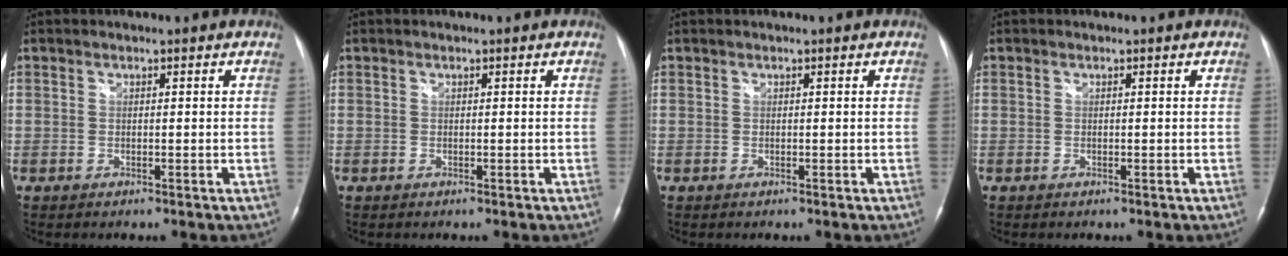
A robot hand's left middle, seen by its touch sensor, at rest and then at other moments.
{"total": 0.0}
{"total": 0.0}
{"total": 0.0}